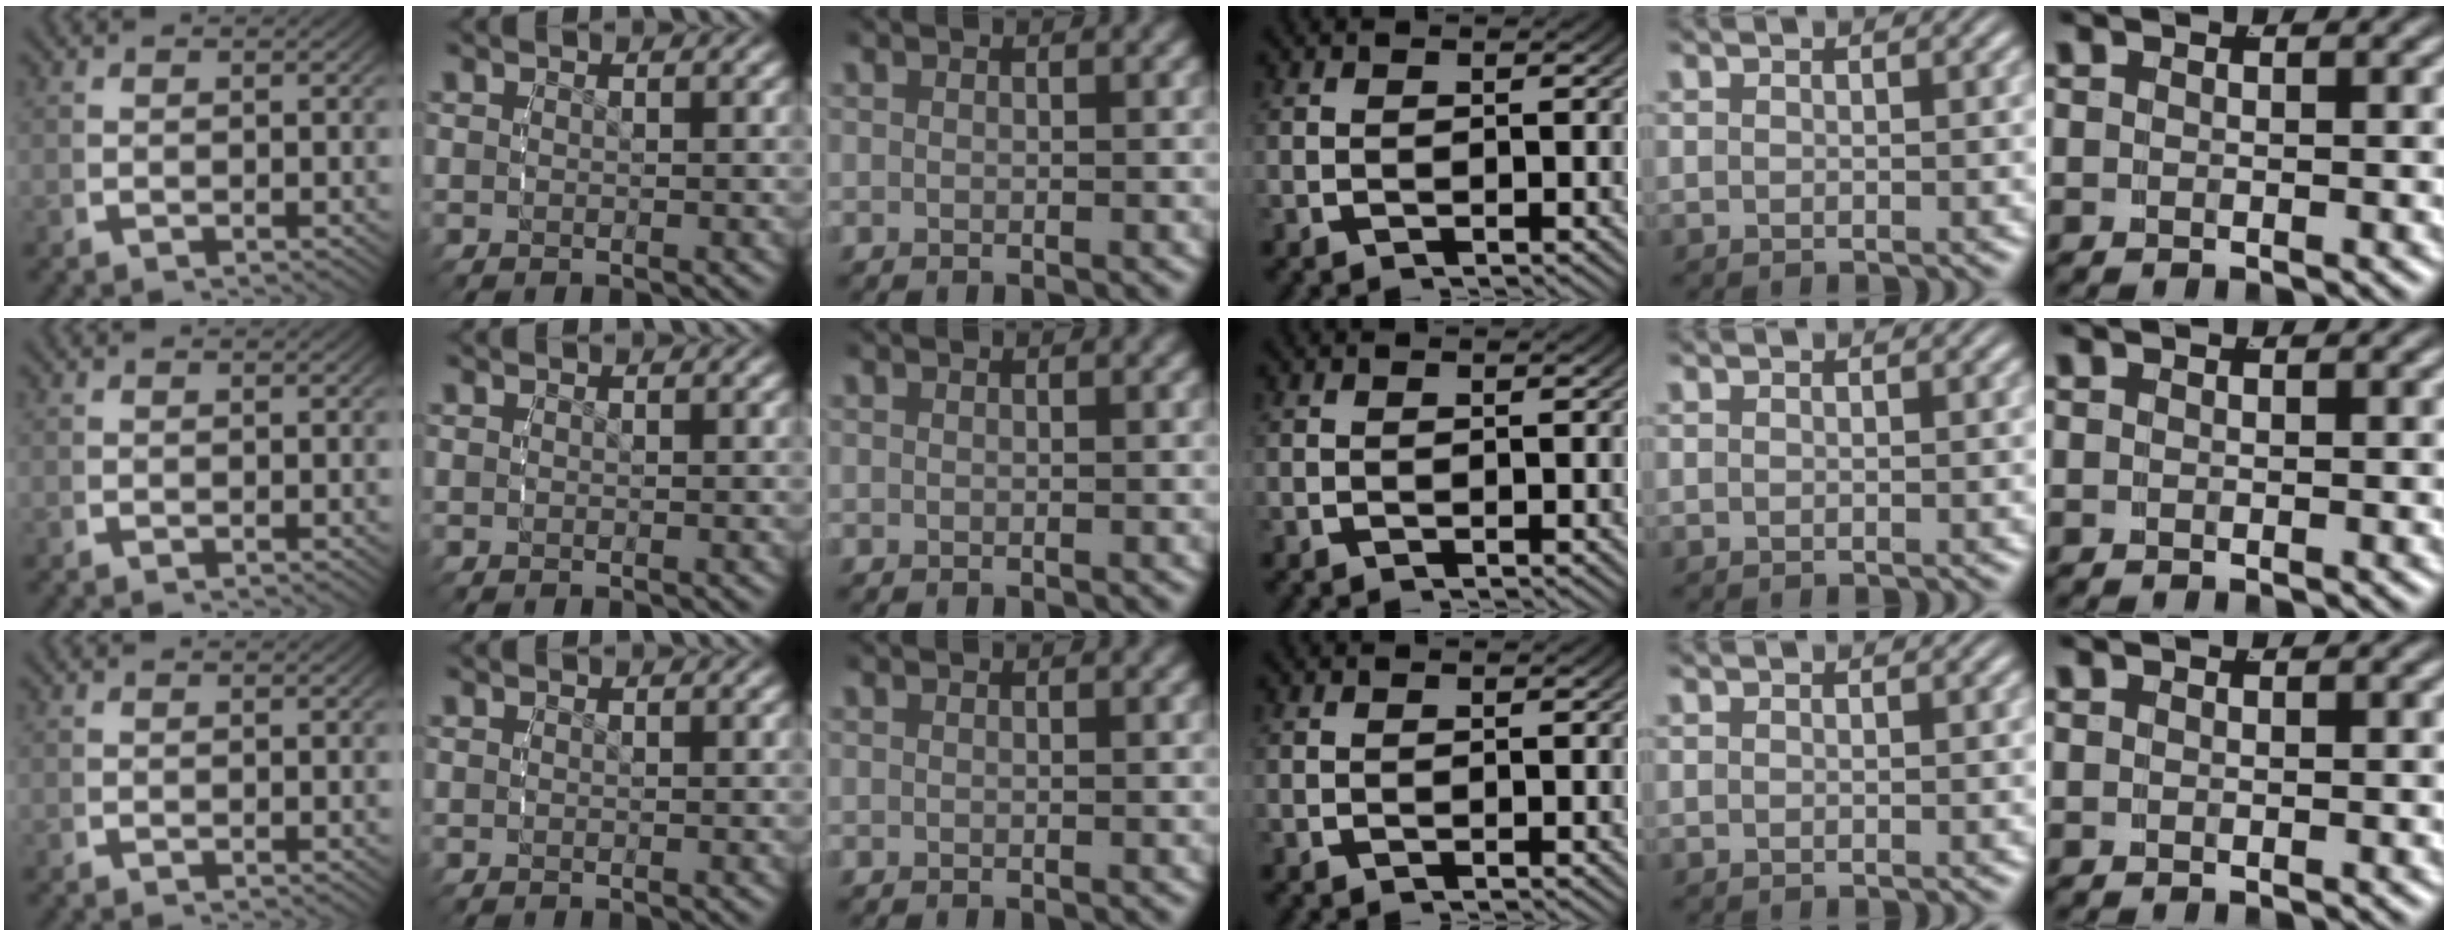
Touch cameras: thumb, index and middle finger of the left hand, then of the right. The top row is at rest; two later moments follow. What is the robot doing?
{"motion": "reach", "object": "jewelry box"}